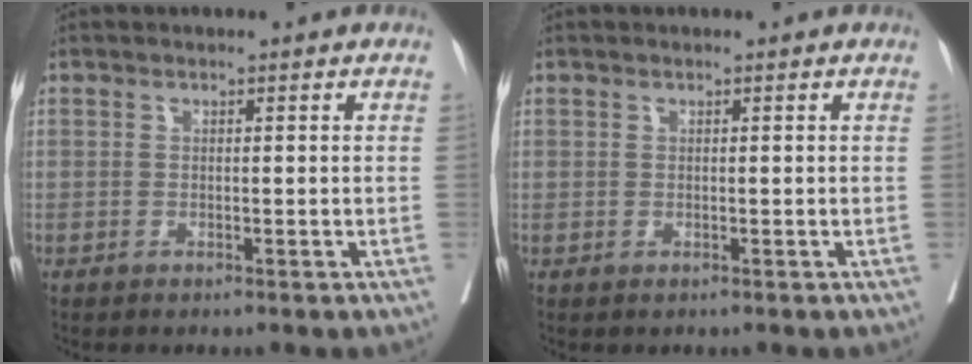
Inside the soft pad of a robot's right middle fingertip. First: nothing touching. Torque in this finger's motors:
{"motor_torque": [-1.63, 0.50, -0.36, -0.15]}